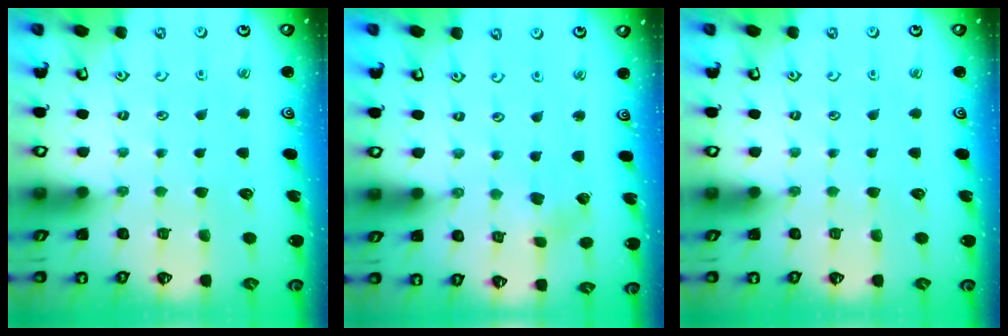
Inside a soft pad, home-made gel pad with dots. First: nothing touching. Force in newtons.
{"total": 2.0, "press": 2.0, "slide": 0.3}
{"total": 0.0}